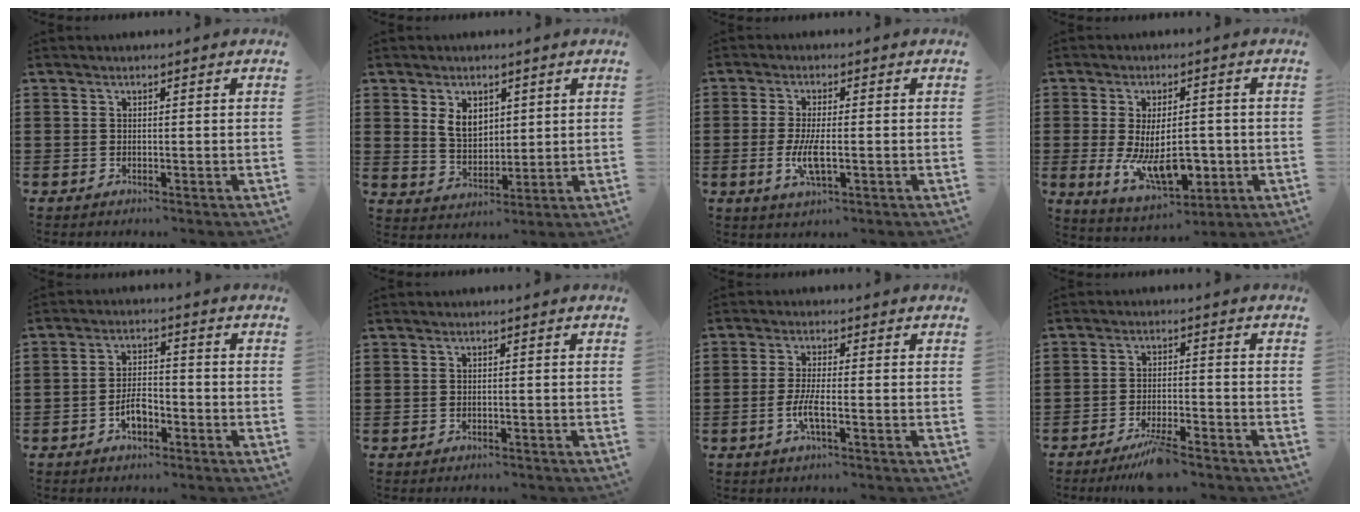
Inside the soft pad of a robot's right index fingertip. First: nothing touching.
{"total": 5.1, "force": [2.0, 3.6, 3.1], "torque": [-0.065, 0.008, 0.034]}
{"total": 5.3, "force": [-1.2, 1.5, 4.9], "torque": [-0.112, -0.009, -0.029]}
{"total": 11.2, "force": [-1.4, 5.8, 9.5], "torque": [-0.171, -0.010, -0.024]}
{"total": 4.1, "force": [-2.1, 1.8, 3.0], "torque": [-0.066, 0.000, -0.043]}
{"total": 0.6, "force": [-0.6, 0.2, 0.1], "torque": [-0.003, -0.001, -0.012]}
{"total": 4.0, "force": [-1.5, 0.5, 3.6], "torque": [-0.083, -0.009, -0.034]}
{"total": 4.9, "force": [-4.0, 0.6, 2.8], "torque": [-0.050, -0.002, -0.074]}